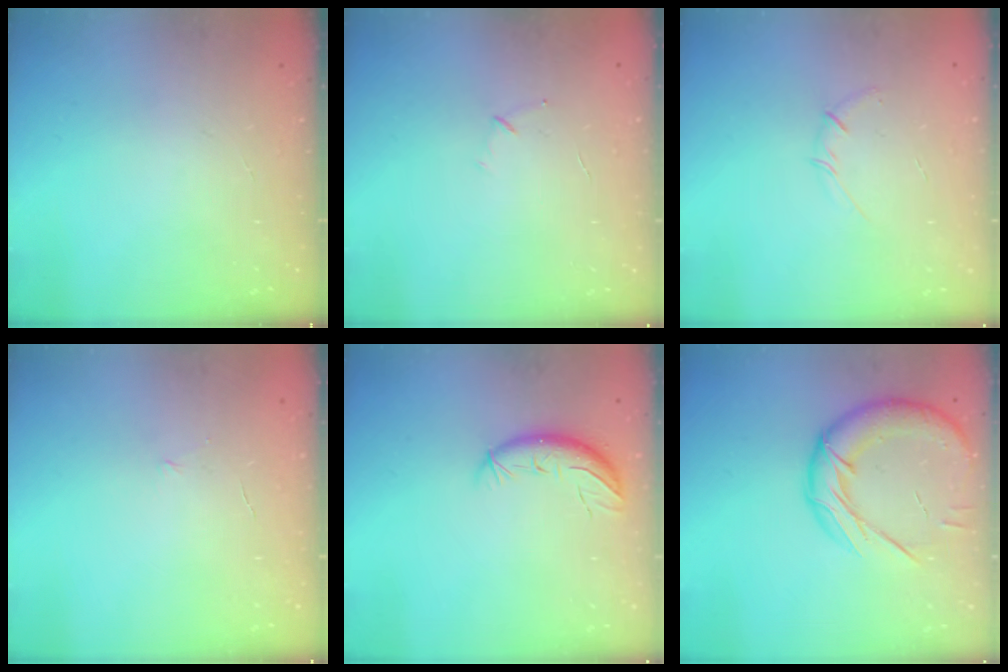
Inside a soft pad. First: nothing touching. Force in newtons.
{"total": 3.8, "press": 3.7, "slide": 1.0}
{"total": 3.7, "press": 3.6, "slide": 0.9}
{"total": 3.6, "press": 3.5, "slide": 0.9}
{"total": 9.6, "press": 9.3, "slide": 2.5}
{"total": 18.4, "press": 18.2, "slide": 2.8}